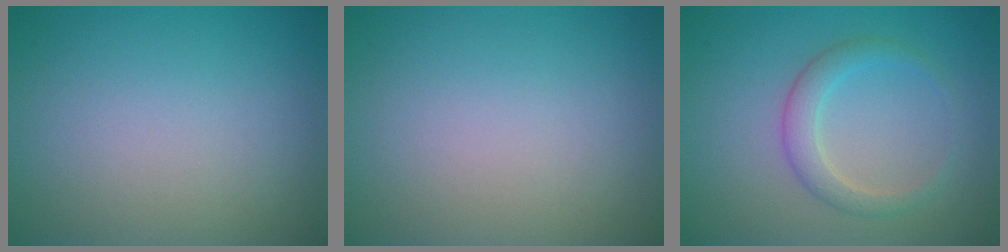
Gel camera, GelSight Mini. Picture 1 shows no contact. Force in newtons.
{"total": 0.0}
{"total": 2.4, "press": 2.4, "slide": 0.1}